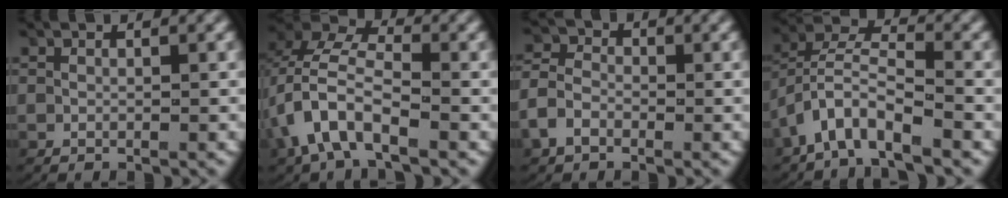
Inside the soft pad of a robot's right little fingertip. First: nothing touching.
{"total": 6.4, "force": [-0.2, 4.4, 4.7], "torque": [-0.114, -0.007, -0.007]}
{"total": 3.2, "force": [-1.0, 2.7, 1.5], "torque": [-0.042, -0.009, -0.019]}
{"total": 3.9, "force": [-1.2, 2.5, 2.6], "torque": [-0.063, -0.004, -0.031]}